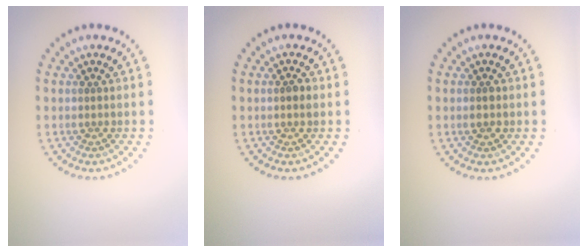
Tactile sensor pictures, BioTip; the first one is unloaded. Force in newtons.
{"total": 1.1, "press": 1.1, "slide": 0.2}
{"total": 1.1, "press": 1.1, "slide": 0.2}